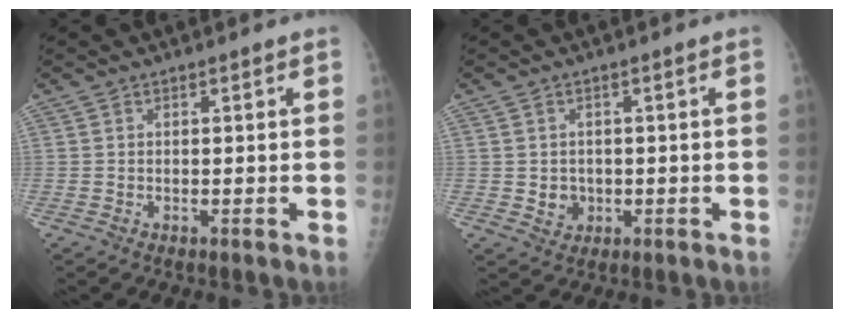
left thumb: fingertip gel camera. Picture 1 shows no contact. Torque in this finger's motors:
{"motor_torque": [-0.19, 0.12, 0.06, 0.04, 0.00]}